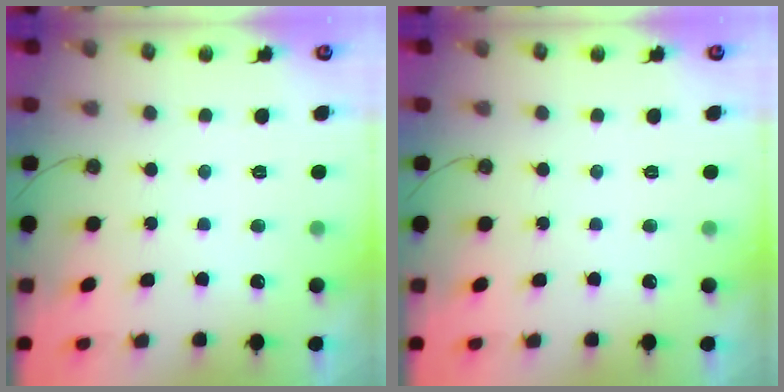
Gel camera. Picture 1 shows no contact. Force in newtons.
{"total": 0.0}